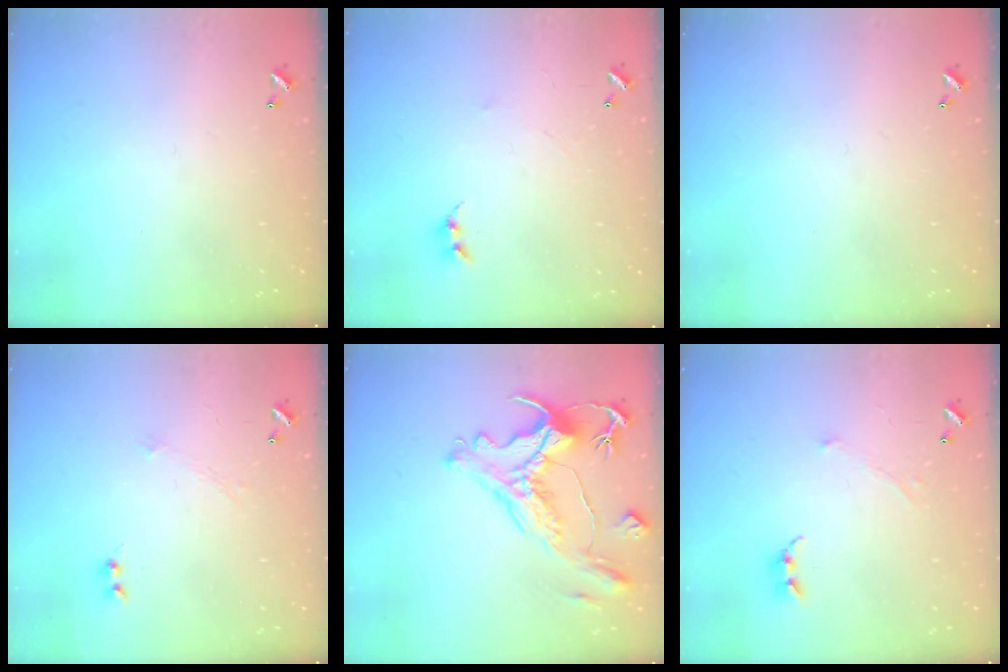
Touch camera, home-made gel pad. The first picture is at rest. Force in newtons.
{"total": 1.7, "press": 1.6, "slide": 0.4}
{"total": 0.0}
{"total": 1.1, "press": 0.9, "slide": 0.5}
{"total": 2.8, "press": 2.4, "slide": 1.5}
{"total": 0.7, "press": 0.4, "slide": 0.5}